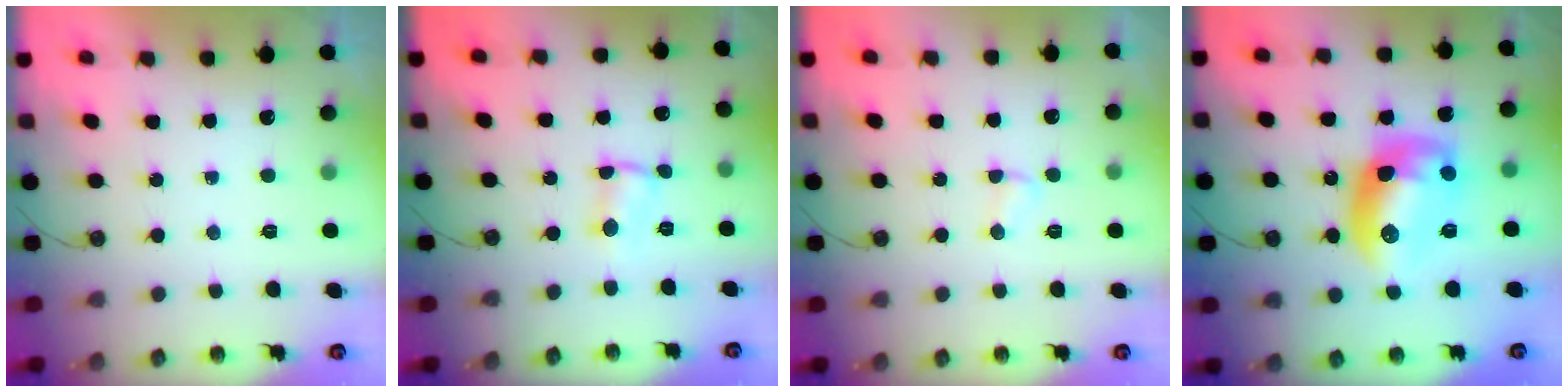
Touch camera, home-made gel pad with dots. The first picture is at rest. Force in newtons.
{"total": 1.3, "press": 1.3, "slide": 0.5}
{"total": 2.7, "press": 2.6, "slide": 0.4}
{"total": 13.5, "press": 13.5, "slide": 1.2}